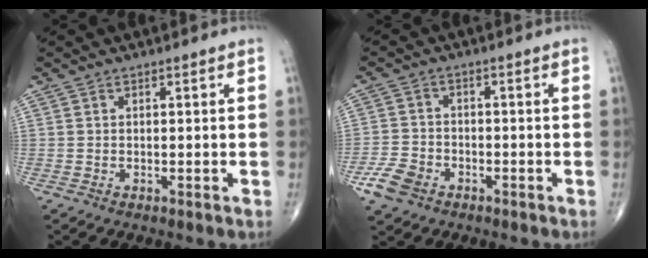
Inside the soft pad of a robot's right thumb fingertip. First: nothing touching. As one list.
[{"total": 5.9, "force": [-3.3, 4.0, 2.8], "torque": [-0.055, 0.013, -0.062]}]